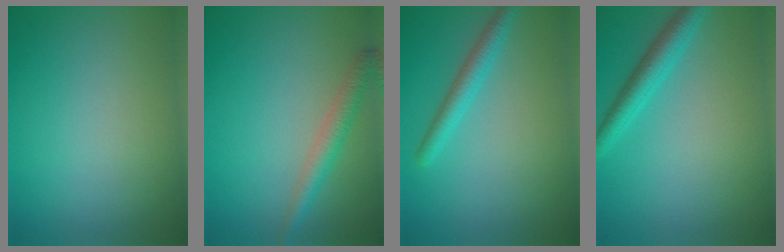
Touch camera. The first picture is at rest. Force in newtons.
{"total": 2.4, "press": 2.4, "slide": 0.1}
{"total": 2.3, "press": 2.3, "slide": 0.1}
{"total": 3.0, "press": 2.9, "slide": 0.2}